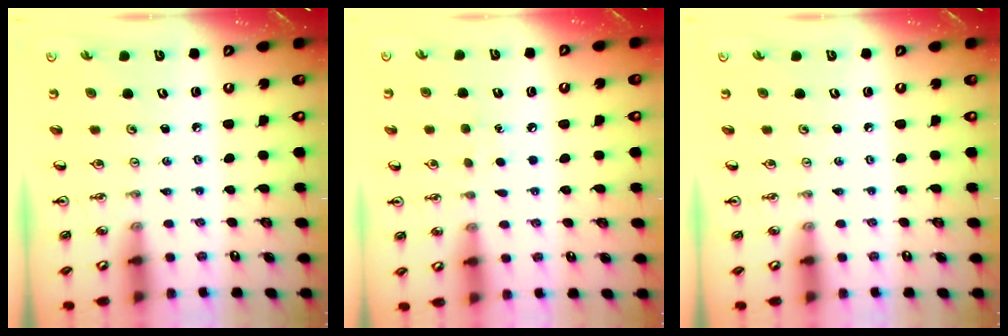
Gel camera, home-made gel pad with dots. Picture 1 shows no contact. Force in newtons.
{"total": 5.8, "press": 5.8, "slide": 0.7}
{"total": 0.0}